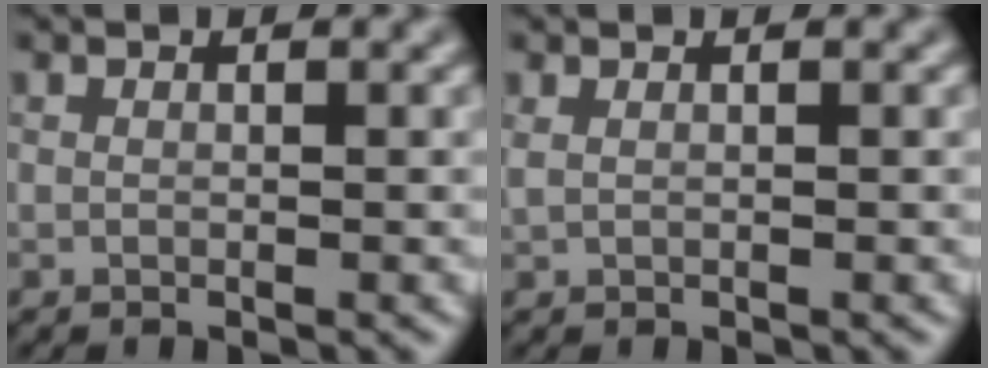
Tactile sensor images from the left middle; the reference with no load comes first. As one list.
[{"total": 0.6, "force": [0.3, 0.2, 0.4], "torque": [-0.011, 0.002, 0.008]}]